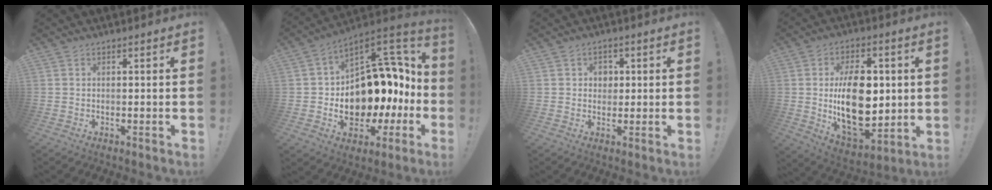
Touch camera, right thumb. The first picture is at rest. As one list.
[{"total": 18.8, "force": [-0.1, 13.7, 12.9], "torque": [-0.161, -0.028, 0.033]}, {"total": 3.2, "force": [0.5, 2.9, 1.2], "torque": [-0.009, -0.002, 0.005]}, {"total": 21.4, "force": [1.2, 13.2, 16.8], "torque": [-0.284, -0.022, 0.028]}]